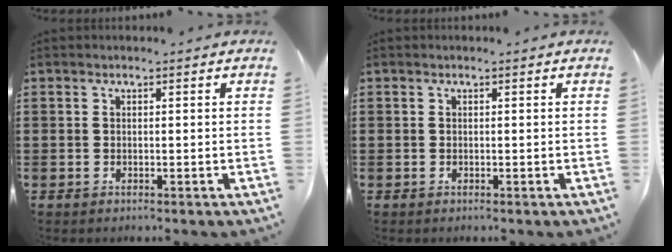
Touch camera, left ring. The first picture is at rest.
{"total": 0.0}